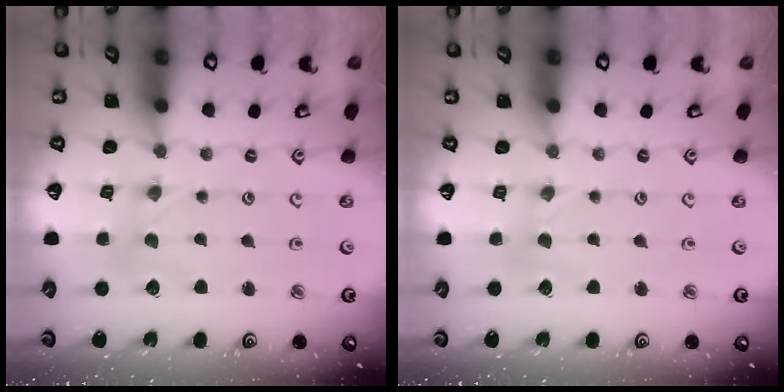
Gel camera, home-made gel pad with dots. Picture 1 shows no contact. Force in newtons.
{"total": 2.1, "press": 2.0, "slide": 0.3}